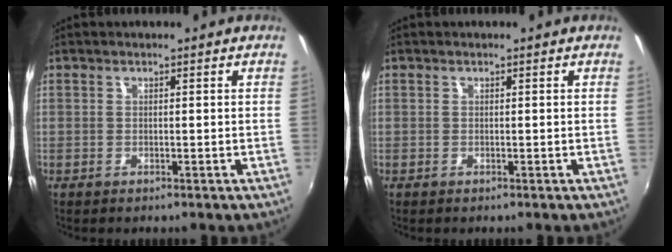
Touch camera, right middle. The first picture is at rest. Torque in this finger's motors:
{"motor_torque": [-0.01, 0.06, 0.00, 0.00]}